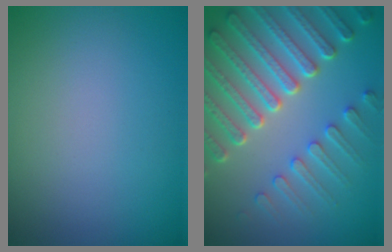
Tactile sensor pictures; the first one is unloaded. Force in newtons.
{"total": 7.8, "press": 6.0, "slide": 5.0}